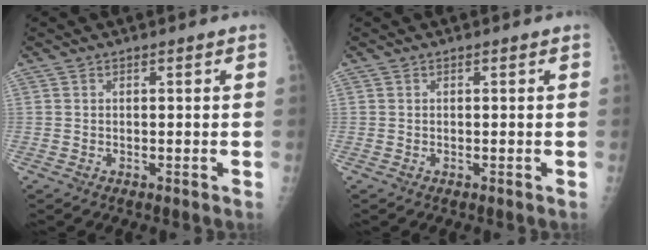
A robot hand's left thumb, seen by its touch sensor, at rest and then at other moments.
{"total": 0.0}